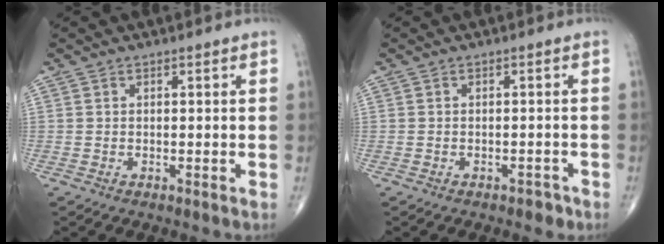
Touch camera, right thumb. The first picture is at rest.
{"total": 1.6, "force": [-1.2, 0.9, 0.6], "torque": [-0.005, 0.008, -0.014]}